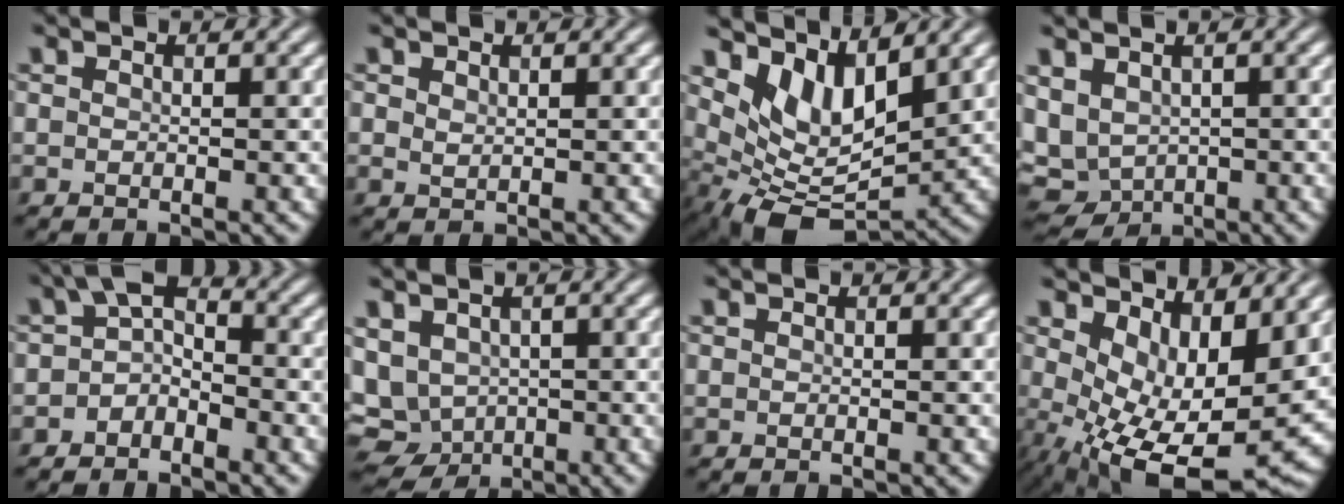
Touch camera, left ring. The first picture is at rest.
{"total": 0.8, "force": [0.5, 0.5, 0.4], "torque": [-0.010, -0.002, 0.012]}
{"total": 6.7, "force": [2.8, 3.4, 5.1], "torque": [-0.096, -0.019, 0.059]}
{"total": 4.9, "force": [0.3, 3.9, 2.9], "torque": [-0.070, -0.014, 0.017]}
{"total": 3.1, "force": [-1.3, 2.0, 2.1], "torque": [-0.032, 0.013, -0.032]}
{"total": 6.2, "force": [-0.2, 5.2, 3.3], "torque": [-0.060, -0.011, 0.011]}
{"total": 0.0}
{"total": 10.1, "force": [0.8, 5.1, 8.7], "torque": [-0.145, -0.032, 0.028]}